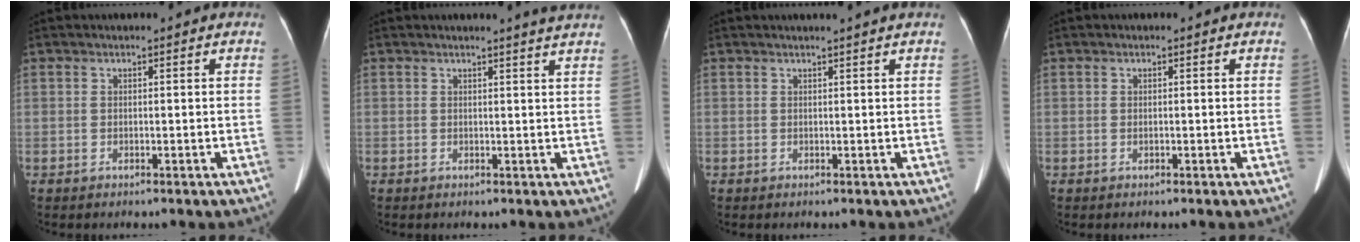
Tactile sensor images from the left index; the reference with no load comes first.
{"total": 3.5, "force": [3.1, -0.7, 1.2], "torque": [-0.017, -0.004, 0.023]}
{"total": 1.7, "force": [1.5, -0.3, 0.7], "torque": [-0.009, 0.010, 0.021]}
{"total": 0.0}